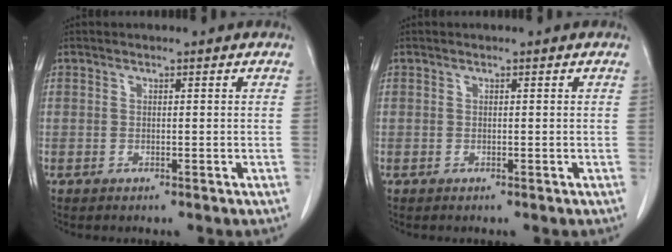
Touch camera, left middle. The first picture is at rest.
{"total": 0.0}